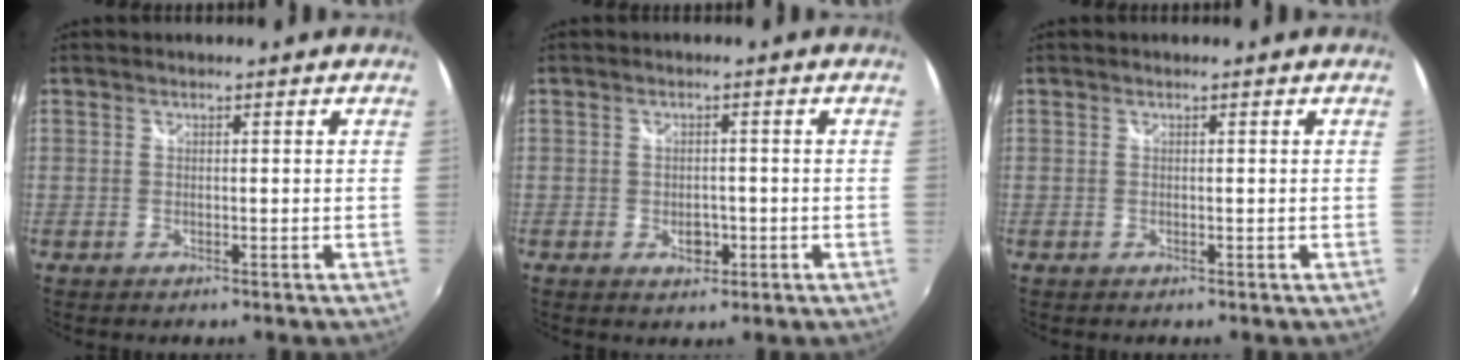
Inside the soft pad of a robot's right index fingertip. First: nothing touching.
{"total": 3.0, "force": [-1.1, 2.0, 1.9], "torque": [-0.032, -0.001, -0.014]}
{"total": 0.0}